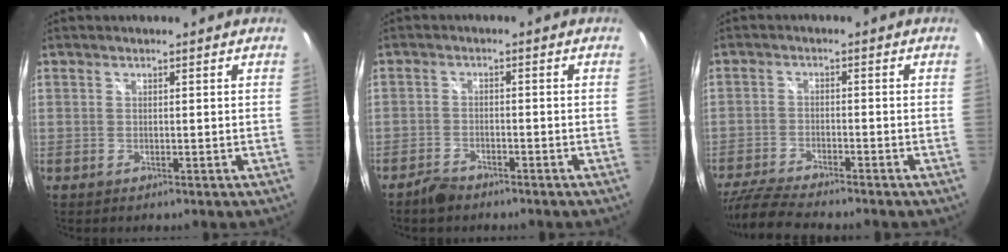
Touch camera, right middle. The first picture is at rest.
{"total": 3.6, "force": [-3.1, 1.4, 1.3], "torque": [-0.042, 0.001, -0.058]}
{"total": 9.0, "force": [-8.1, 0.5, 3.9], "torque": [-0.104, -0.022, -0.146]}